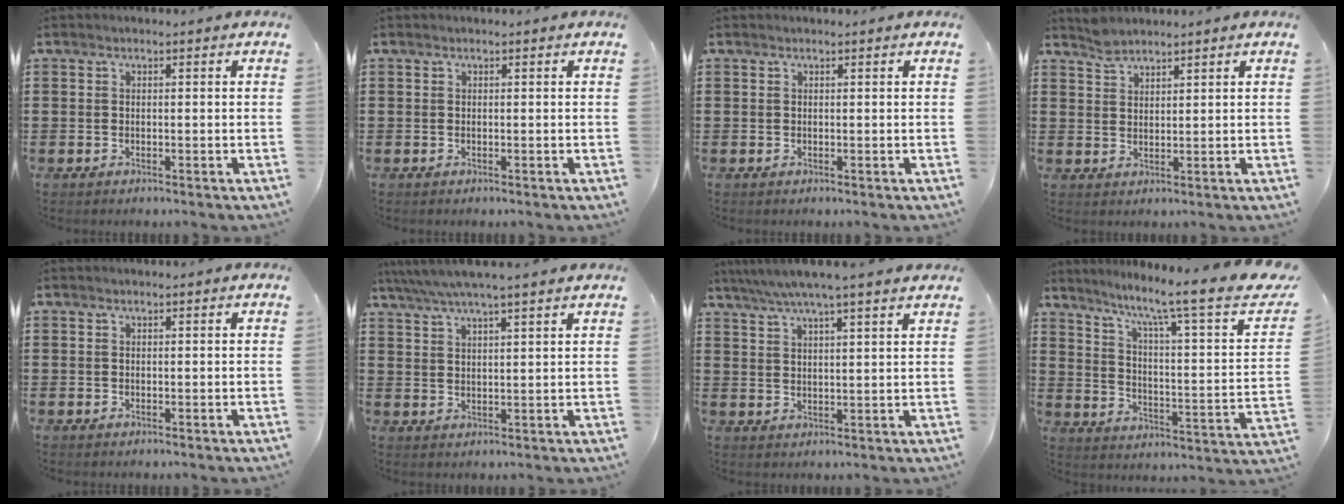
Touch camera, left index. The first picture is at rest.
{"total": 0.0}
{"total": 0.0}
{"total": 2.2, "force": [2.1, 0.5, 0.5], "torque": [-0.015, 0.000, 0.041]}
{"total": 0.0}
{"total": 4.5, "force": [3.9, -0.1, 2.3], "torque": [-0.056, -0.013, 0.068]}
{"total": 4.9, "force": [4.2, -0.3, 2.6], "torque": [-0.064, -0.017, 0.072]}
{"total": 8.5, "force": [6.1, 0.2, 5.9], "torque": [-0.120, -0.055, 0.086]}